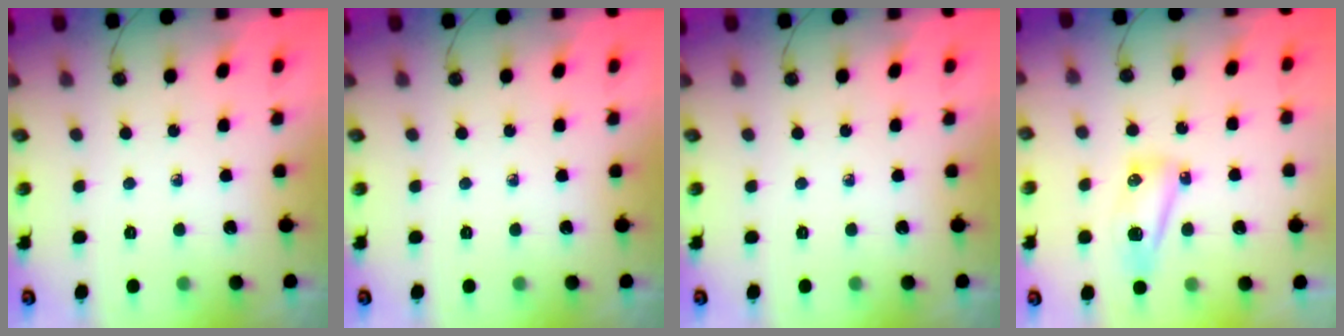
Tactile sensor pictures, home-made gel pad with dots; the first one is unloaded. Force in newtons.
{"total": 0.0}
{"total": 0.0}
{"total": 8.4, "press": 5.3, "slide": 6.5}